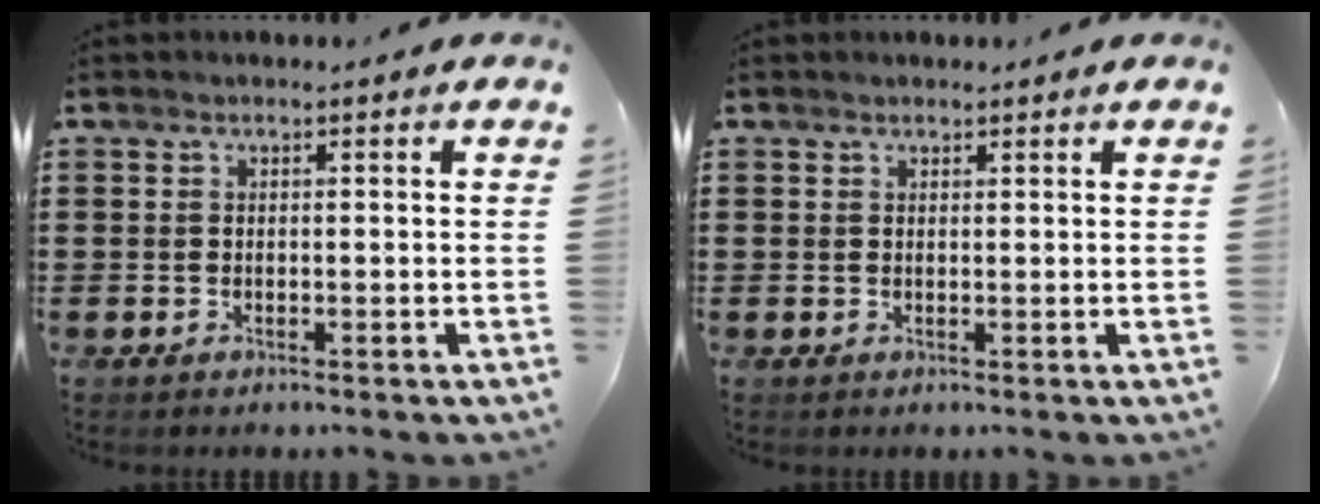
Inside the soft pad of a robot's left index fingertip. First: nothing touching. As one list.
[{"total": 0.6, "force": [0.6, 0.3, 0.1], "torque": [-0.004, 0.001, 0.011]}]